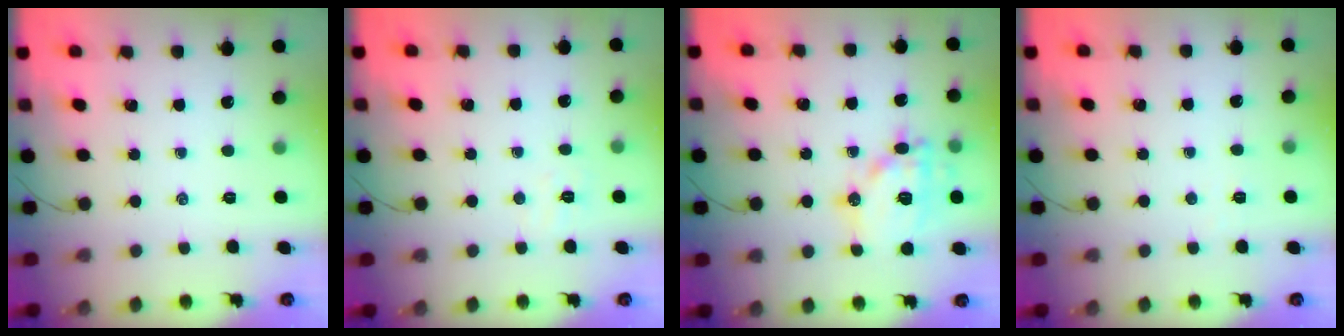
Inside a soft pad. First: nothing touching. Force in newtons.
{"total": 4.4, "press": 4.3, "slide": 1.0}
{"total": 15.7, "press": 15.6, "slide": 1.5}
{"total": 1.9, "press": 1.8, "slide": 0.6}